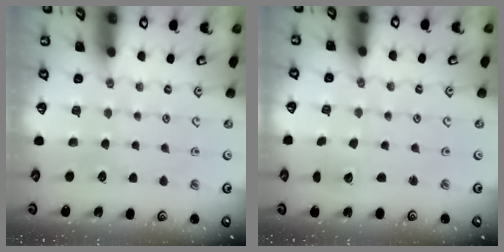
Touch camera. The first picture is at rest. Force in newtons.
{"total": 2.3, "press": 2.3, "slide": 0.1}